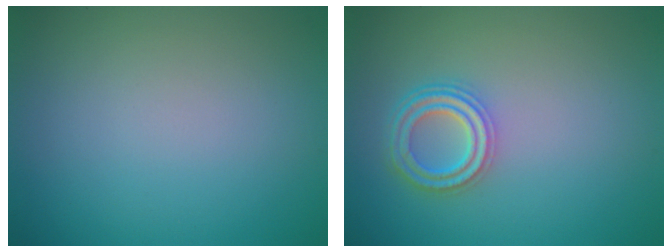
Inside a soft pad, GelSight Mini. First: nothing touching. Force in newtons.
{"total": 3.8, "press": 3.0, "slide": 2.3}